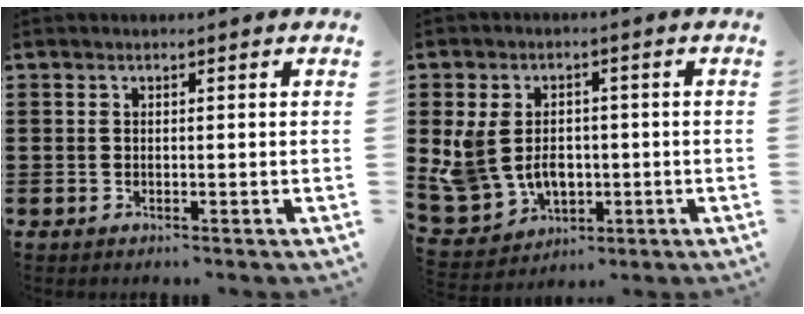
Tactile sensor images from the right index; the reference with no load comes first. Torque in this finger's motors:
{"motor_torque": [0.73, 0.60, 0.35, 0.21]}